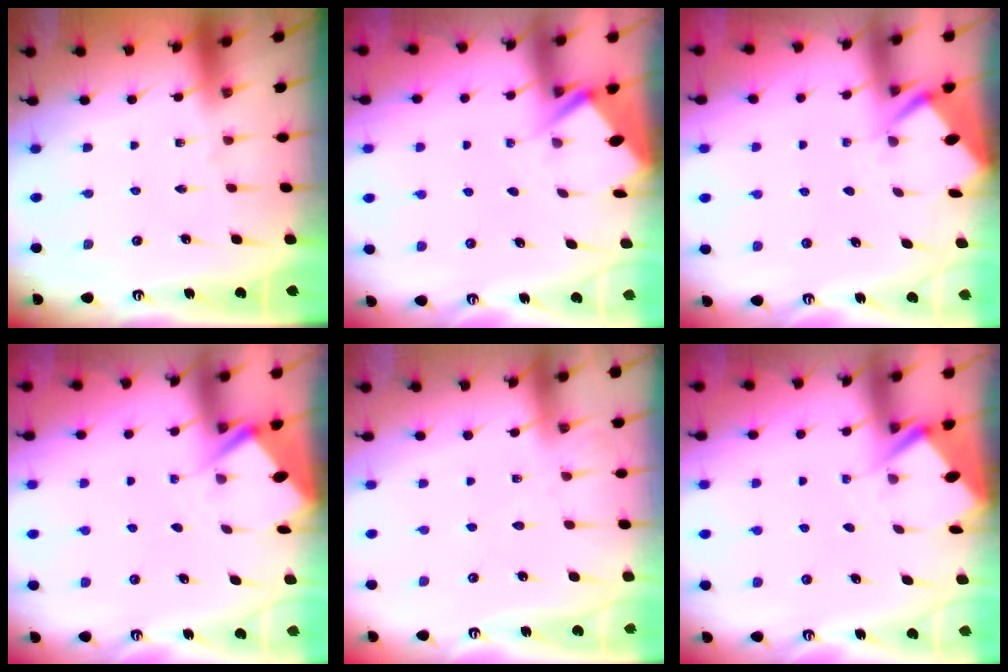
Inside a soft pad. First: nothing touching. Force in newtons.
{"total": 2.8, "press": 2.8, "slide": 0.4}
{"total": 2.8, "press": 2.8, "slide": 0.4}
{"total": 3.0, "press": 2.9, "slide": 0.4}
{"total": 4.6, "press": 4.5, "slide": 0.6}
{"total": 2.9, "press": 2.8, "slide": 0.4}